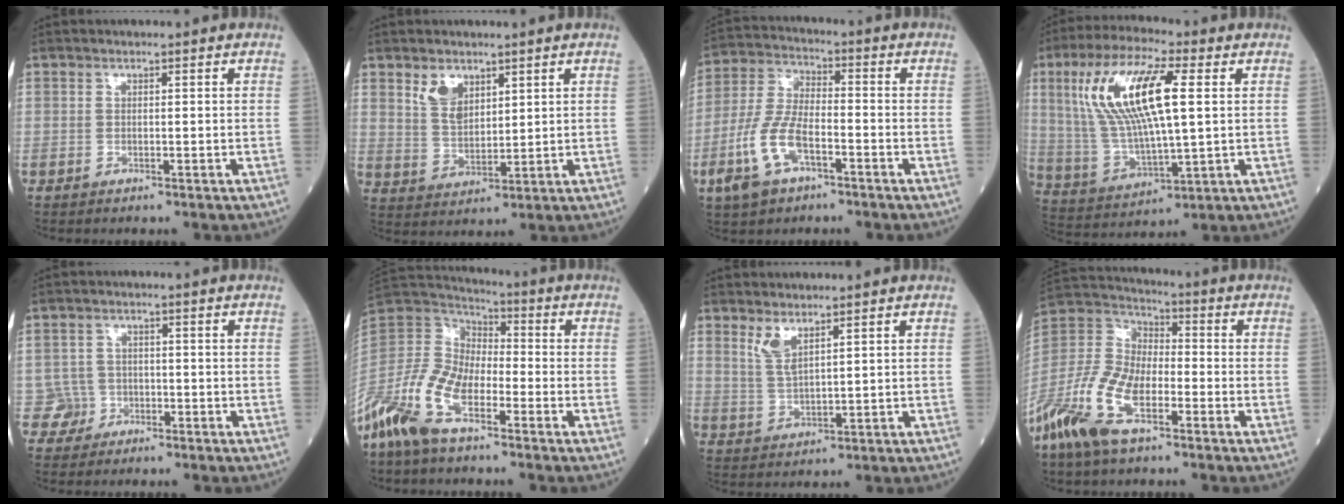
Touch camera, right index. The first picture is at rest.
{"total": 4.9, "force": [3.0, 2.7, 2.9], "torque": [-0.062, 0.001, 0.067]}
{"total": 10.1, "force": [-4.3, 4.4, 8.0], "torque": [-0.191, 0.001, -0.081]}
{"total": 16.4, "force": [4.2, 3.9, 15.3], "torque": [-0.325, 0.017, 0.084]}
{"total": 2.6, "force": [-1.5, 1.9, -0.9], "torque": [0.027, 0.012, -0.029]}
{"total": 13.5, "force": [-8.4, 5.8, 8.8], "torque": [-0.205, 0.012, -0.170]}
{"total": 3.3, "force": [2.3, 0.5, 2.3], "torque": [-0.056, -0.008, 0.056]}
{"total": 14.5, "force": [-8.2, 5.9, 10.4], "torque": [-0.246, -0.007, -0.164]}